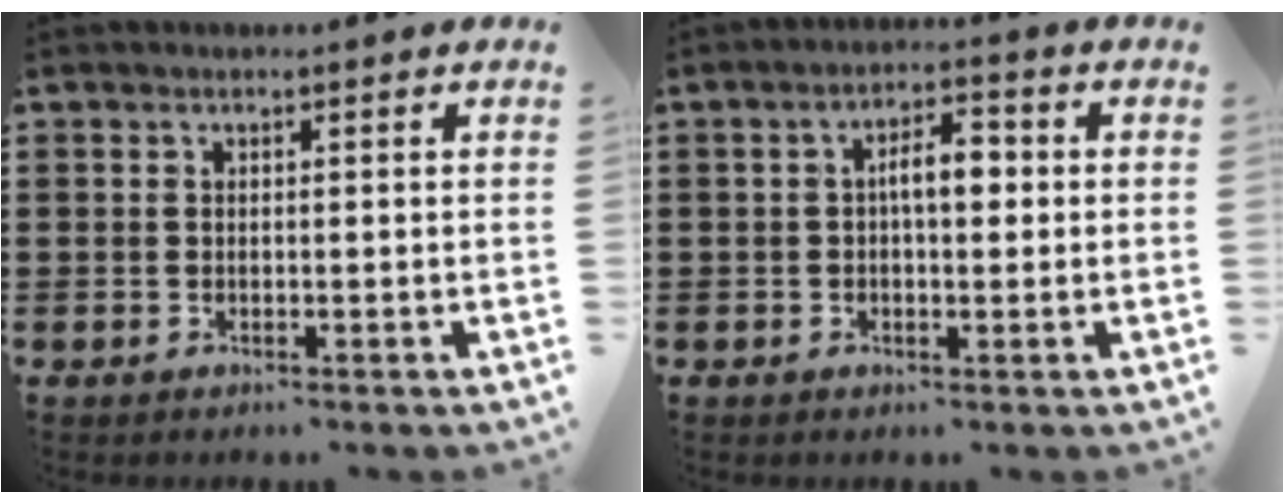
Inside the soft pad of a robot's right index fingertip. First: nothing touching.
{"total": 4.7, "force": [0.1, 1.8, 4.3], "torque": [-0.074, 0.006, -0.002]}